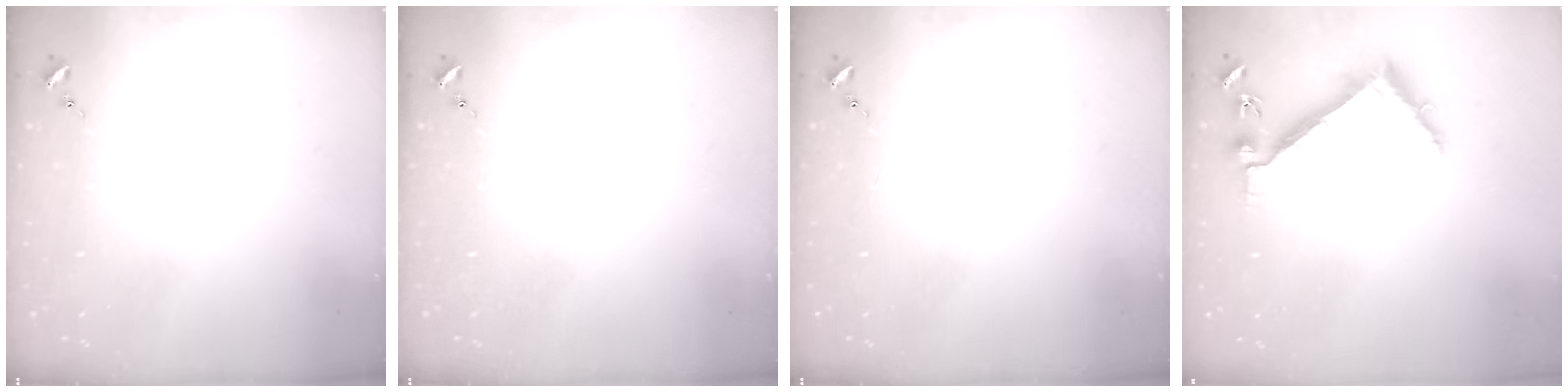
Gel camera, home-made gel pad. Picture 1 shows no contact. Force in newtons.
{"total": 0.0}
{"total": 0.0}
{"total": 6.2, "press": 6.2, "slide": 0.7}